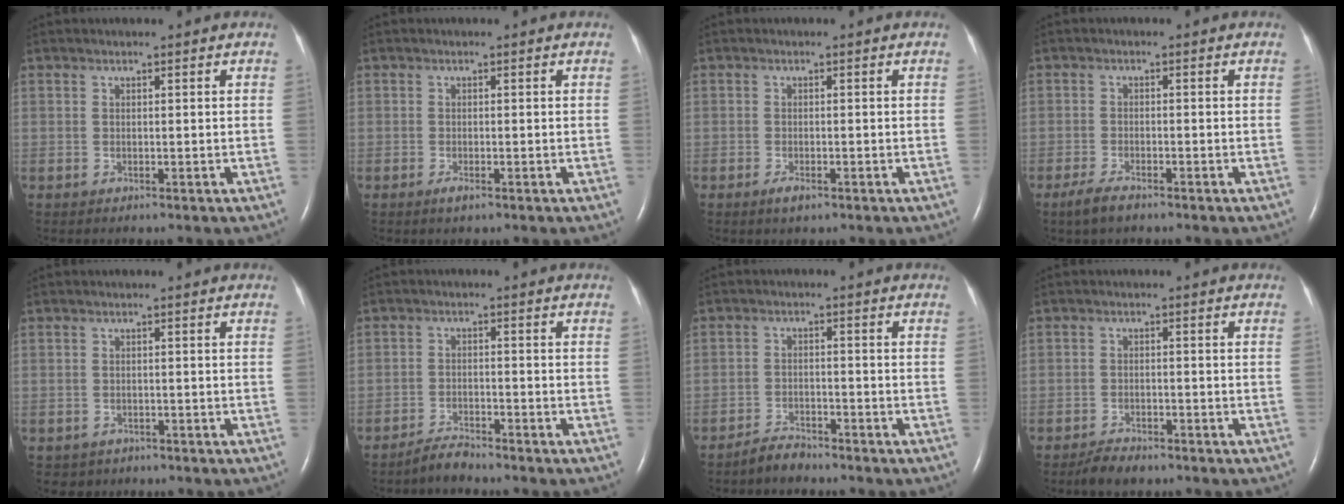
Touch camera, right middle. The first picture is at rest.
{"total": 1.1, "force": [-0.7, 0.3, 0.9], "torque": [-0.021, -0.003, -0.010]}
{"total": 1.6, "force": [-1.0, 0.5, 1.2], "torque": [-0.028, -0.003, -0.016]}
{"total": 3.0, "force": [-2.3, 0.8, 1.9], "torque": [-0.050, -0.007, -0.042]}
{"total": 0.0}
{"total": 2.6, "force": [-2.6, 0.1, 0.3], "torque": [-0.008, -0.010, -0.048]}
{"total": 2.8, "force": [-2.7, 0.6, 0.3], "torque": [-0.011, -0.005, -0.050]}
{"total": 3.2, "force": [-2.7, 1.1, 1.4], "torque": [-0.032, -0.003, -0.045]}